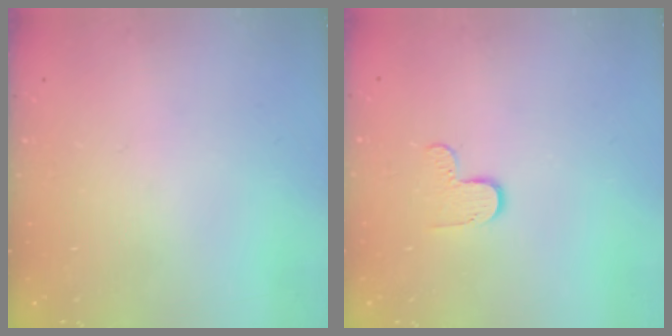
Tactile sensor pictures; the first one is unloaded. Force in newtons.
{"total": 4.7, "press": 4.7, "slide": 0.4}